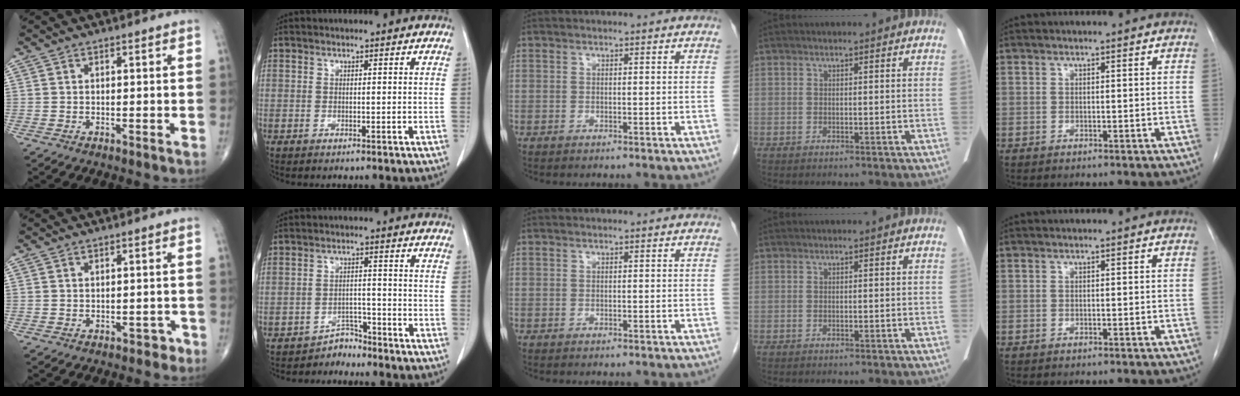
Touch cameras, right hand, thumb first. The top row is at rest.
{"thumb": {"total": 1.7, "force": [-0.8, 1.3, 0.5], "torque": [0.002, 0.010, -0.009]}, "index": {"total": 3.0, "force": [-2.7, 1.0, -0.6], "torque": [0.014, 0.000, -0.043]}}